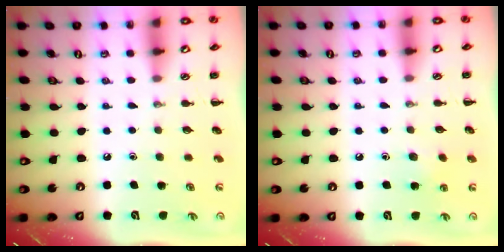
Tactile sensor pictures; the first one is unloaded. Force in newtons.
{"total": 4.7, "press": 4.6, "slide": 1.2}